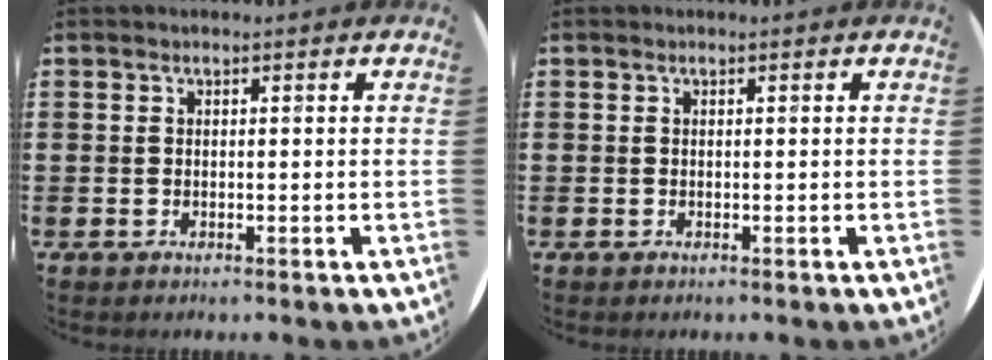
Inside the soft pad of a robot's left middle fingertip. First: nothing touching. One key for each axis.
{"total": 0.0}